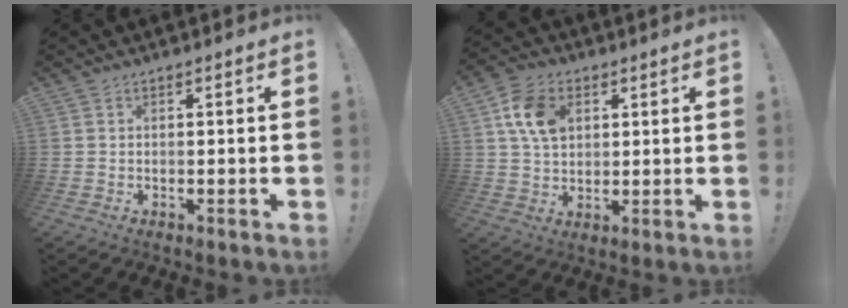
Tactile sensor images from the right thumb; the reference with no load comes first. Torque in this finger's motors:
{"motor_torque": [0.70, 0.86, -0.28, 0.10, -0.03]}